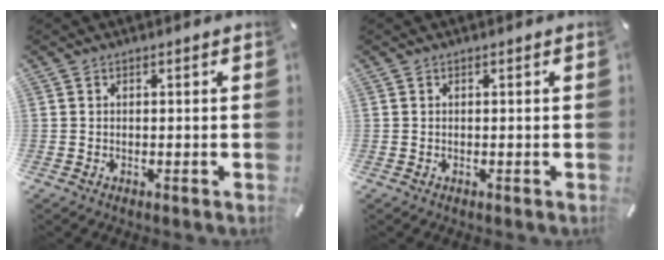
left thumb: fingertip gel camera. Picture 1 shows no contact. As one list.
[{"total": 0.0}]